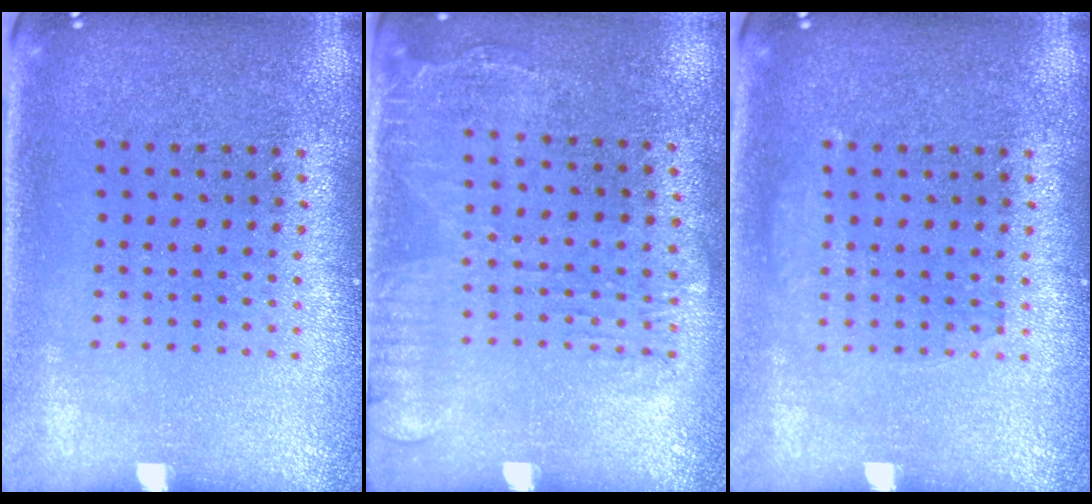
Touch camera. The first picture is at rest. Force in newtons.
{"total": 1.7, "press": 1.2, "slide": 1.1}
{"total": 0.9, "press": 0.9, "slide": 0.2}